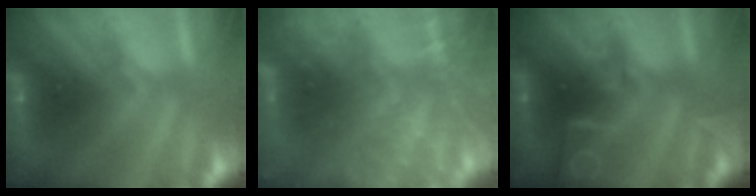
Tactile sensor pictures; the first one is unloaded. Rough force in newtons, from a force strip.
{"total": 6.1}
{"total": 2.0}